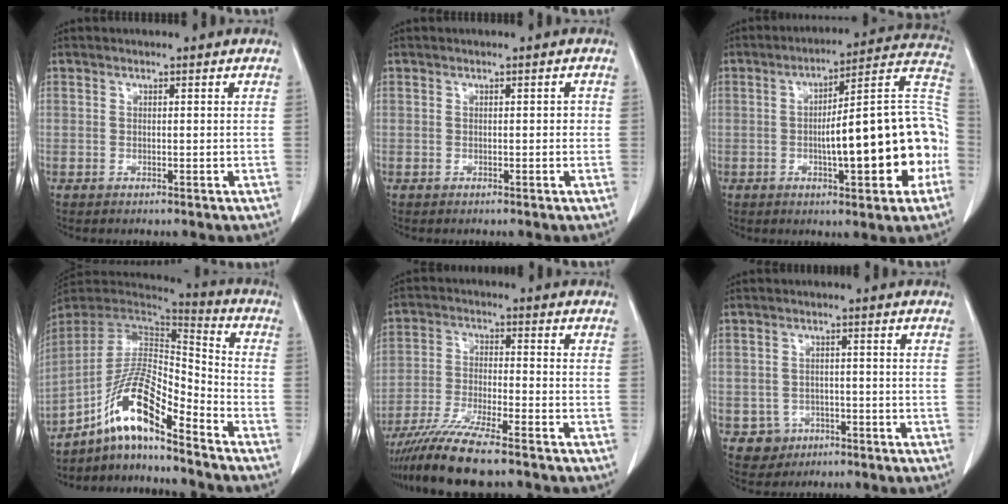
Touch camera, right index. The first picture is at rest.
{"total": 0.7, "force": [0.0, 0.4, 0.5], "torque": [-0.003, 0.006, 0.000]}
{"total": 18.8, "force": [-3.8, 3.2, 18.2], "torque": [-0.208, 0.037, -0.045]}
{"total": 13.9, "force": [-9.5, 1.7, 10.0], "torque": [-0.192, 0.011, -0.172]}
{"total": 10.0, "force": [-8.2, -0.2, 5.7], "torque": [-0.103, -0.029, -0.146]}
{"total": 3.7, "force": [-1.5, 3.4, 0.0], "torque": [0.006, 0.014, -0.019]}